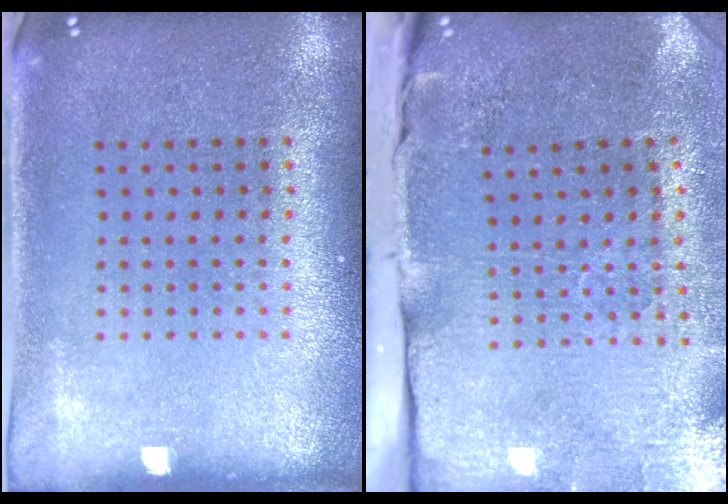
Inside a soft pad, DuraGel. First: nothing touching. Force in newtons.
{"total": 4.8, "press": 3.8, "slide": 2.8}